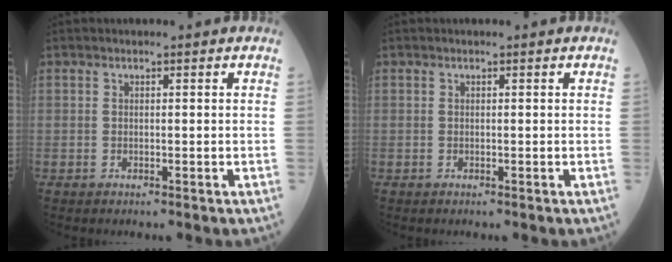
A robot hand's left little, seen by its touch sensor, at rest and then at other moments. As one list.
[{"total": 0.0}]